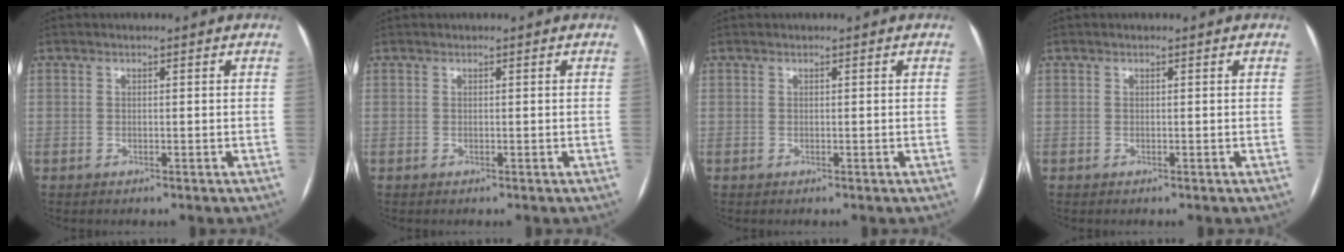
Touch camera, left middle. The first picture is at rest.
{"total": 0.0}
{"total": 0.0}
{"total": 0.0}